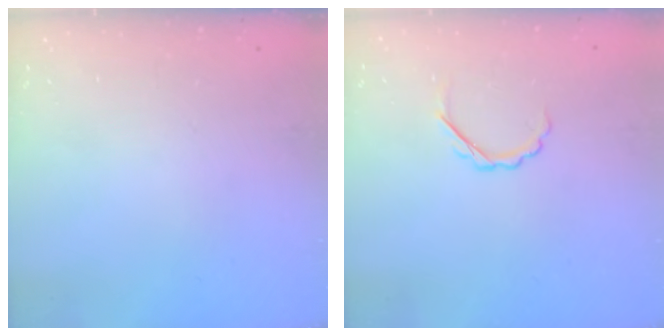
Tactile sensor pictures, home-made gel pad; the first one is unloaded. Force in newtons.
{"total": 3.5, "press": 3.4, "slide": 0.8}